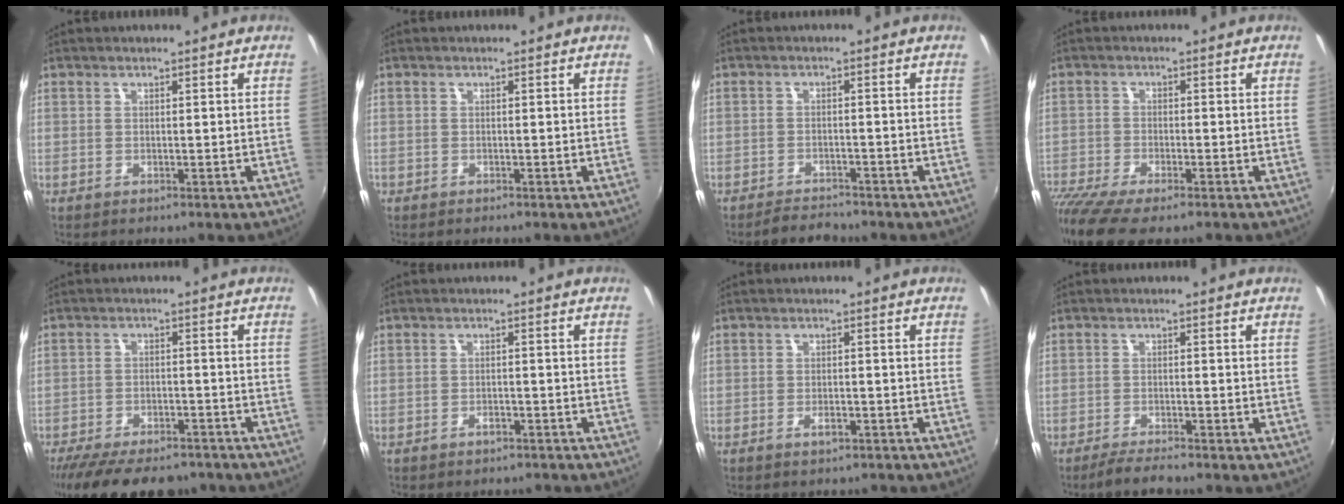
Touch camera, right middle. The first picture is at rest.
{"total": 0.6, "force": [-0.5, 0.2, 0.0], "torque": [-0.002, -0.003, -0.011]}
{"total": 4.3, "force": [-4.1, 1.2, 0.7], "torque": [-0.034, -0.003, -0.065]}
{"total": 12.5, "force": [-9.4, 3.3, 7.5], "torque": [-0.184, -0.058, -0.169]}
{"total": 18.2, "force": [-14.7, 6.6, 8.6], "torque": [-0.179, -0.022, -0.211]}
{"total": 4.0, "force": [-3.5, 1.6, 1.1], "torque": [-0.027, -0.002, -0.043]}
{"total": 2.4, "force": [-1.9, 0.9, 1.1], "torque": [-0.025, 0.002, -0.026]}
{"total": 4.2, "force": [-3.8, 0.4, 1.9], "torque": [-0.053, -0.012, -0.070]}